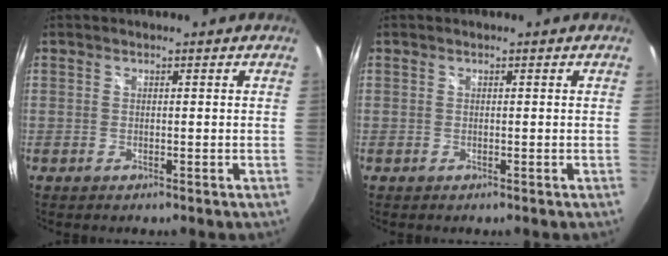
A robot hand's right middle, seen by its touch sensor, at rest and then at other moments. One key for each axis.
{"total": 0.0}